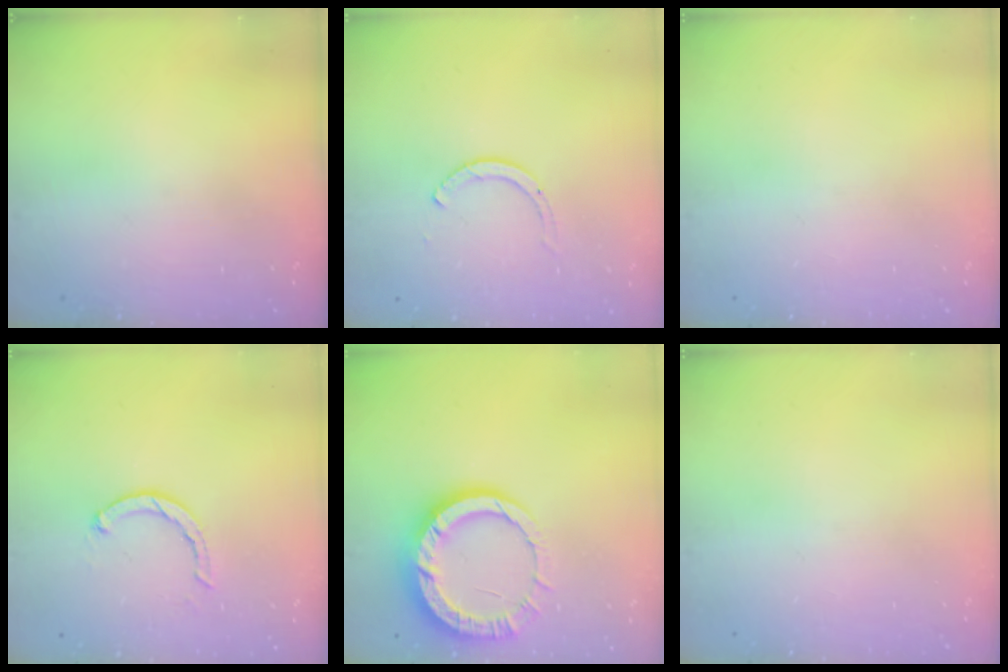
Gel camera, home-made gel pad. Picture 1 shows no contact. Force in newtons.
{"total": 2.0, "press": 1.9, "slide": 0.3}
{"total": 0.0}
{"total": 2.4, "press": 2.3, "slide": 0.4}
{"total": 14.0, "press": 13.9, "slide": 1.4}
{"total": 0.0}